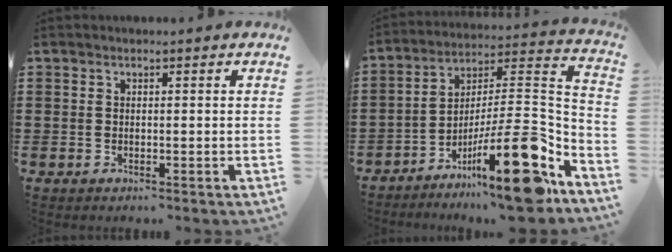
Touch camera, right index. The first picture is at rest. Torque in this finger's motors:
{"motor_torque": [0.36, 1.21, 0.21, -0.01]}